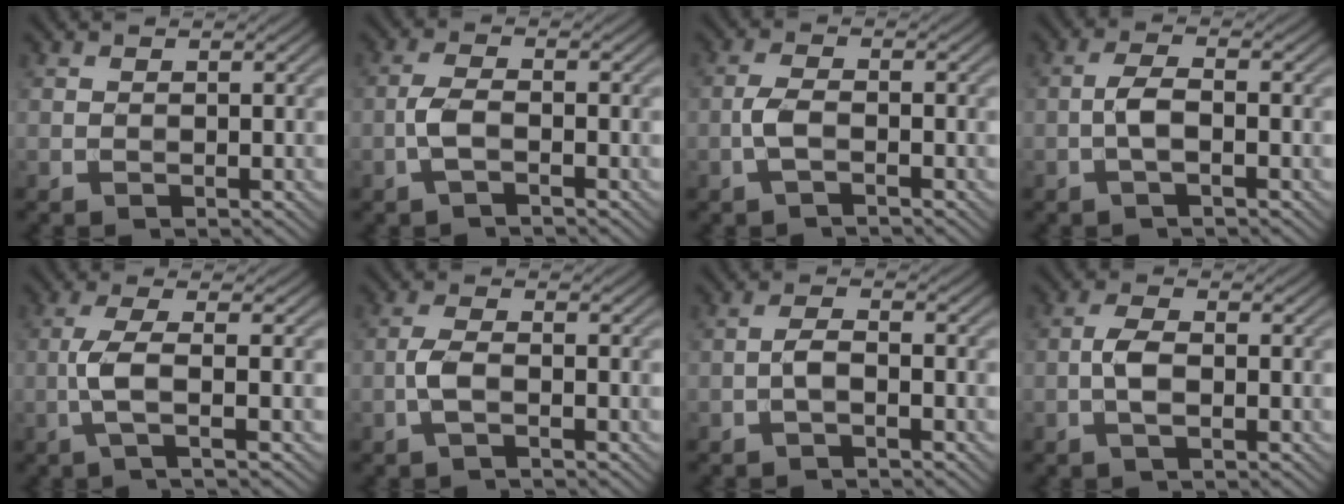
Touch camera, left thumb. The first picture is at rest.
{"total": 3.0, "force": [-1.3, 0.9, 2.5], "torque": [-0.062, 0.004, -0.034]}
{"total": 2.7, "force": [-1.2, 0.8, 2.3], "torque": [-0.056, 0.004, -0.033]}
{"total": 3.0, "force": [-0.9, 0.8, 2.7], "torque": [-0.060, 0.006, -0.026]}
{"total": 4.3, "force": [-0.9, 0.6, 4.1], "torque": [-0.087, 0.008, -0.029]}
{"total": 2.9, "force": [-1.1, 0.8, 2.5], "torque": [-0.061, 0.004, -0.031]}
{"total": 2.1, "force": [-1.0, 0.6, 1.7], "torque": [-0.035, 0.007, -0.026]}
{"total": 3.2, "force": [-0.7, 1.2, 2.9], "torque": [-0.065, 0.004, -0.021]}